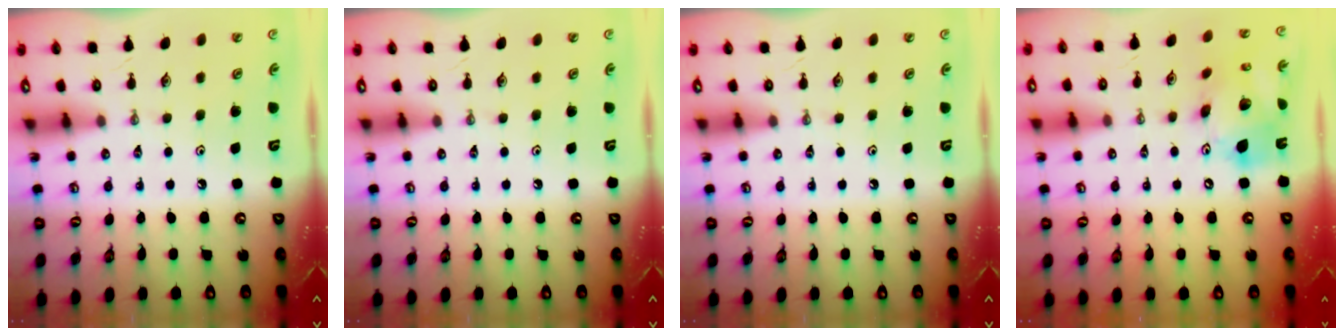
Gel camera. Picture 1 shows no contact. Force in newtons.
{"total": 0.0}
{"total": 0.0}
{"total": 16.6, "press": 16.4, "slide": 2.7}